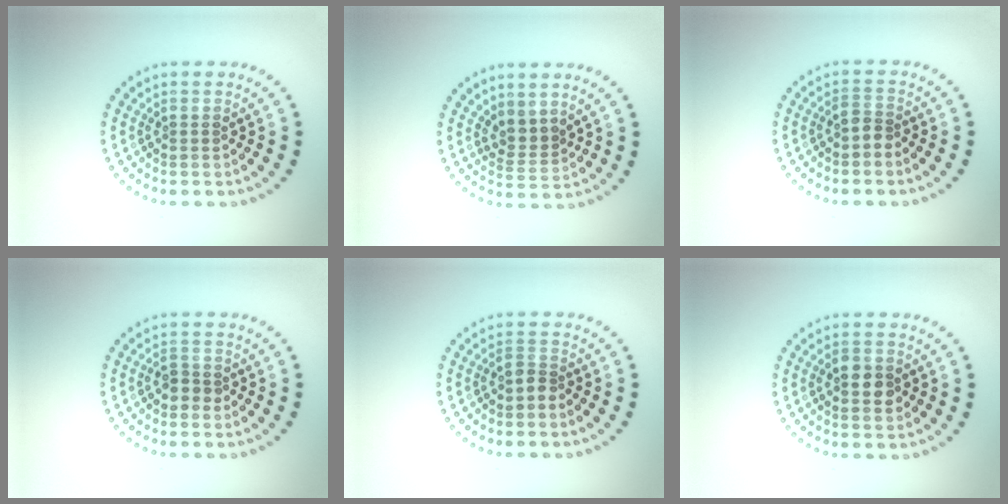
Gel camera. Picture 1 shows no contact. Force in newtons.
{"total": 2.0, "press": 1.3, "slide": 1.5}
{"total": 1.5, "press": 1.2, "slide": 0.9}
{"total": 1.6, "press": 1.5, "slide": 0.6}
{"total": 1.5, "press": 1.2, "slide": 0.9}
{"total": 2.6, "press": 2.6, "slide": 0.1}